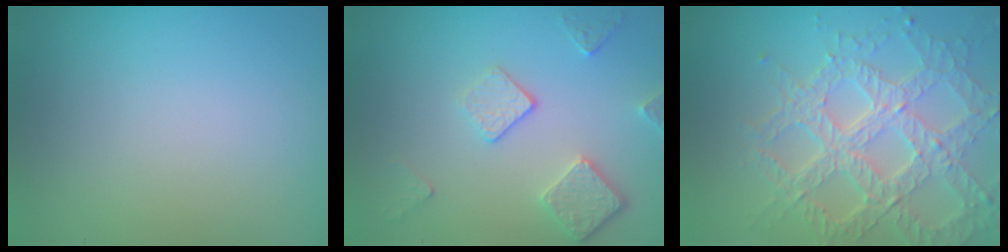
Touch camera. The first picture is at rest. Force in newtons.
{"total": 3.6, "press": 2.8, "slide": 2.2}
{"total": 7.2, "press": 5.3, "slide": 4.9}